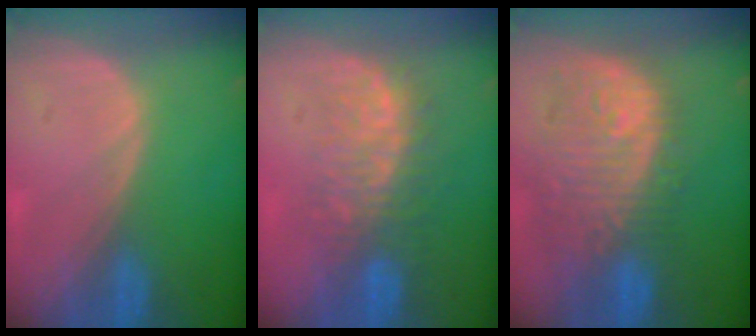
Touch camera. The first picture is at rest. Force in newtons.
{"total": 7.8, "press": 7.6, "slide": 1.4}
{"total": 12.1, "press": 10.8, "slide": 5.5}